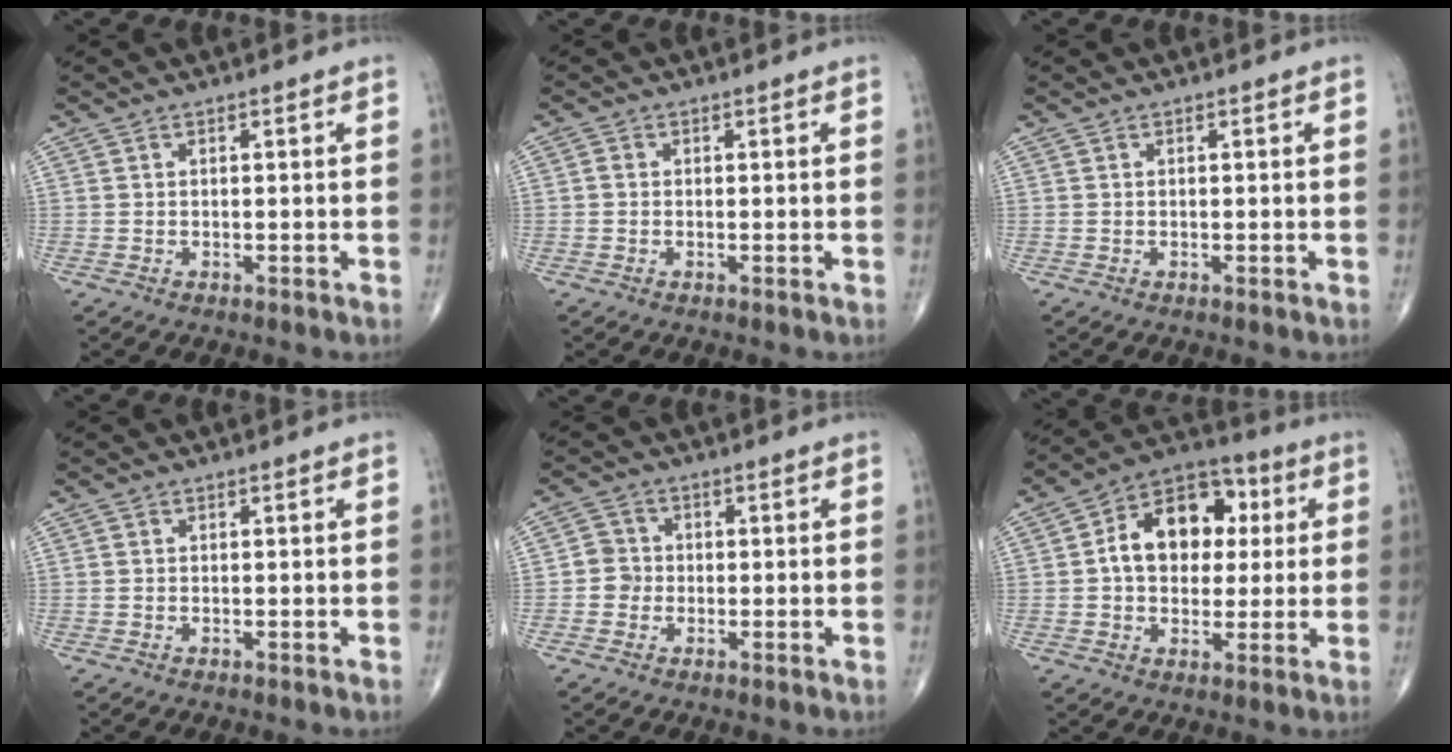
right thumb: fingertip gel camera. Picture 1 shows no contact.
{"total": 0.9, "force": [-0.1, 0.8, 0.5], "torque": [-0.006, 0.001, -0.003]}
{"total": 0.0}
{"total": 0.0}
{"total": 3.4, "force": [-0.6, 3.2, 0.8], "torque": [0.007, 0.009, -0.020]}
{"total": 14.7, "force": [2.7, 10.2, 10.2], "torque": [-0.122, 0.015, 0.035]}